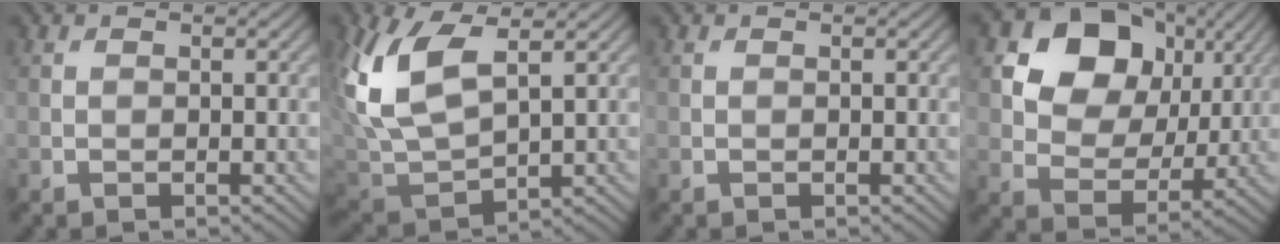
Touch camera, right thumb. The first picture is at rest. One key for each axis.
{"total": 11.2, "fx": 4.2, "fy": 5.8, "fz": 8.6, "tx": -0.224, "ty": 0.000, "tz": 0.084}
{"total": 0.0}
{"total": 13.4, "fx": 5.3, "fy": 10.0, "fz": 7.3, "tx": -0.152, "ty": 0.018, "tz": 0.093}